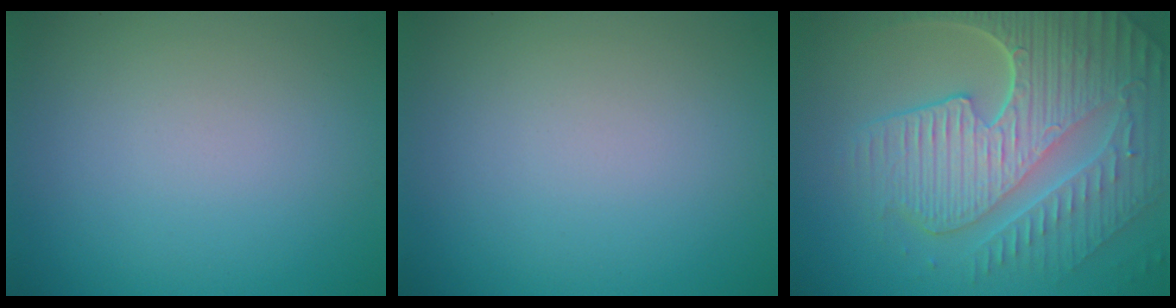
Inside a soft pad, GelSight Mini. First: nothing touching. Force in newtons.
{"total": 0.0}
{"total": 9.4, "press": 6.4, "slide": 6.9}